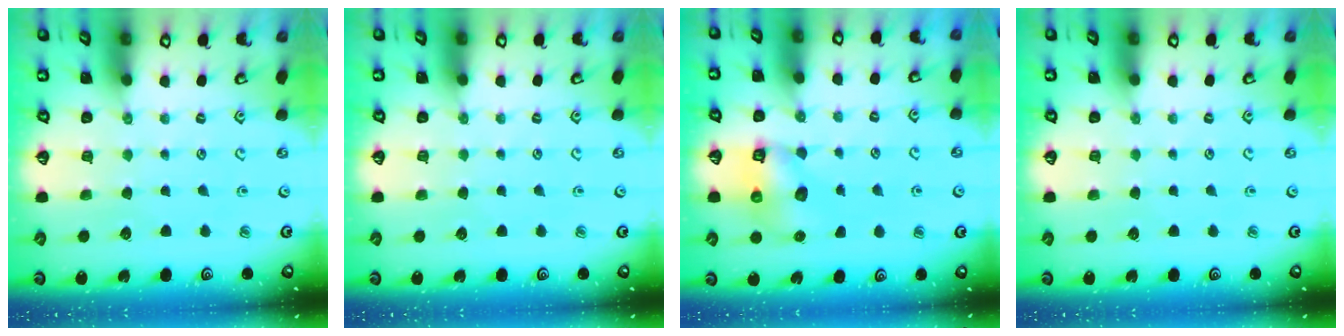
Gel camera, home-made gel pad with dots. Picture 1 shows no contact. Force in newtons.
{"total": 0.0}
{"total": 7.1, "press": 7.0, "slide": 0.9}
{"total": 0.0}